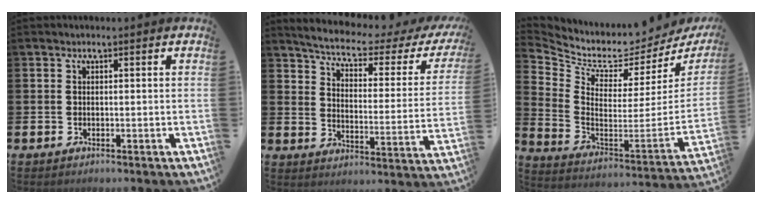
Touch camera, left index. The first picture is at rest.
{"total": 5.2, "force": [4.5, 1.1, 2.4], "torque": [-0.073, -0.033, 0.067]}
{"total": 4.7, "force": [4.3, 1.7, 0.9], "torque": [-0.056, -0.060, 0.066]}